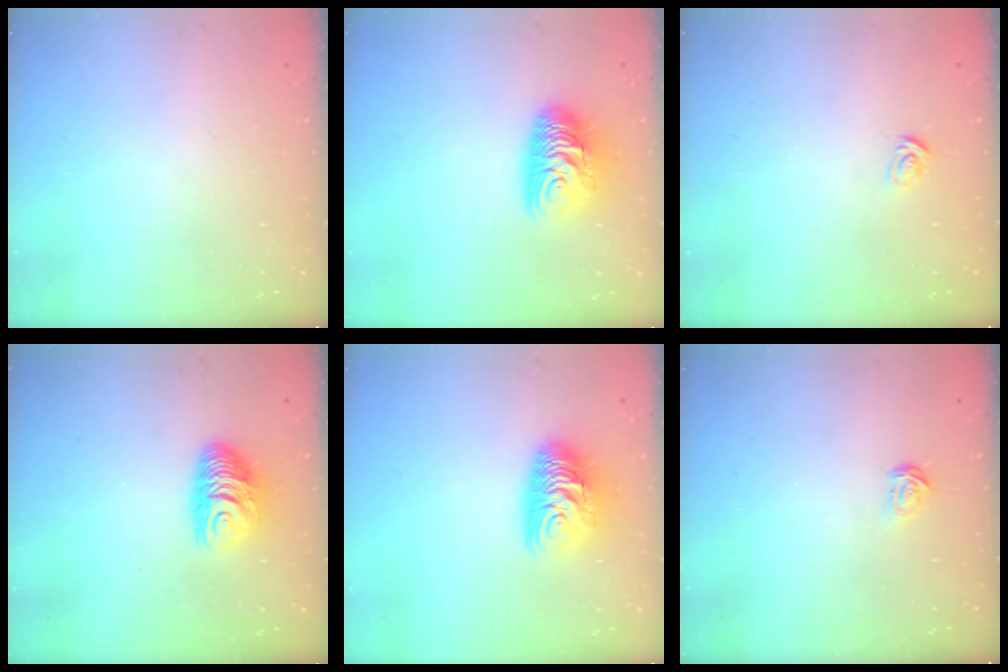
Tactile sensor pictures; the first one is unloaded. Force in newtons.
{"total": 10.7, "press": 10.7, "slide": 1.0}
{"total": 2.6, "press": 2.6, "slide": 0.2}
{"total": 10.5, "press": 10.5, "slide": 1.2}
{"total": 10.7, "press": 10.7, "slide": 1.0}
{"total": 1.6, "press": 1.6, "slide": 0.2}